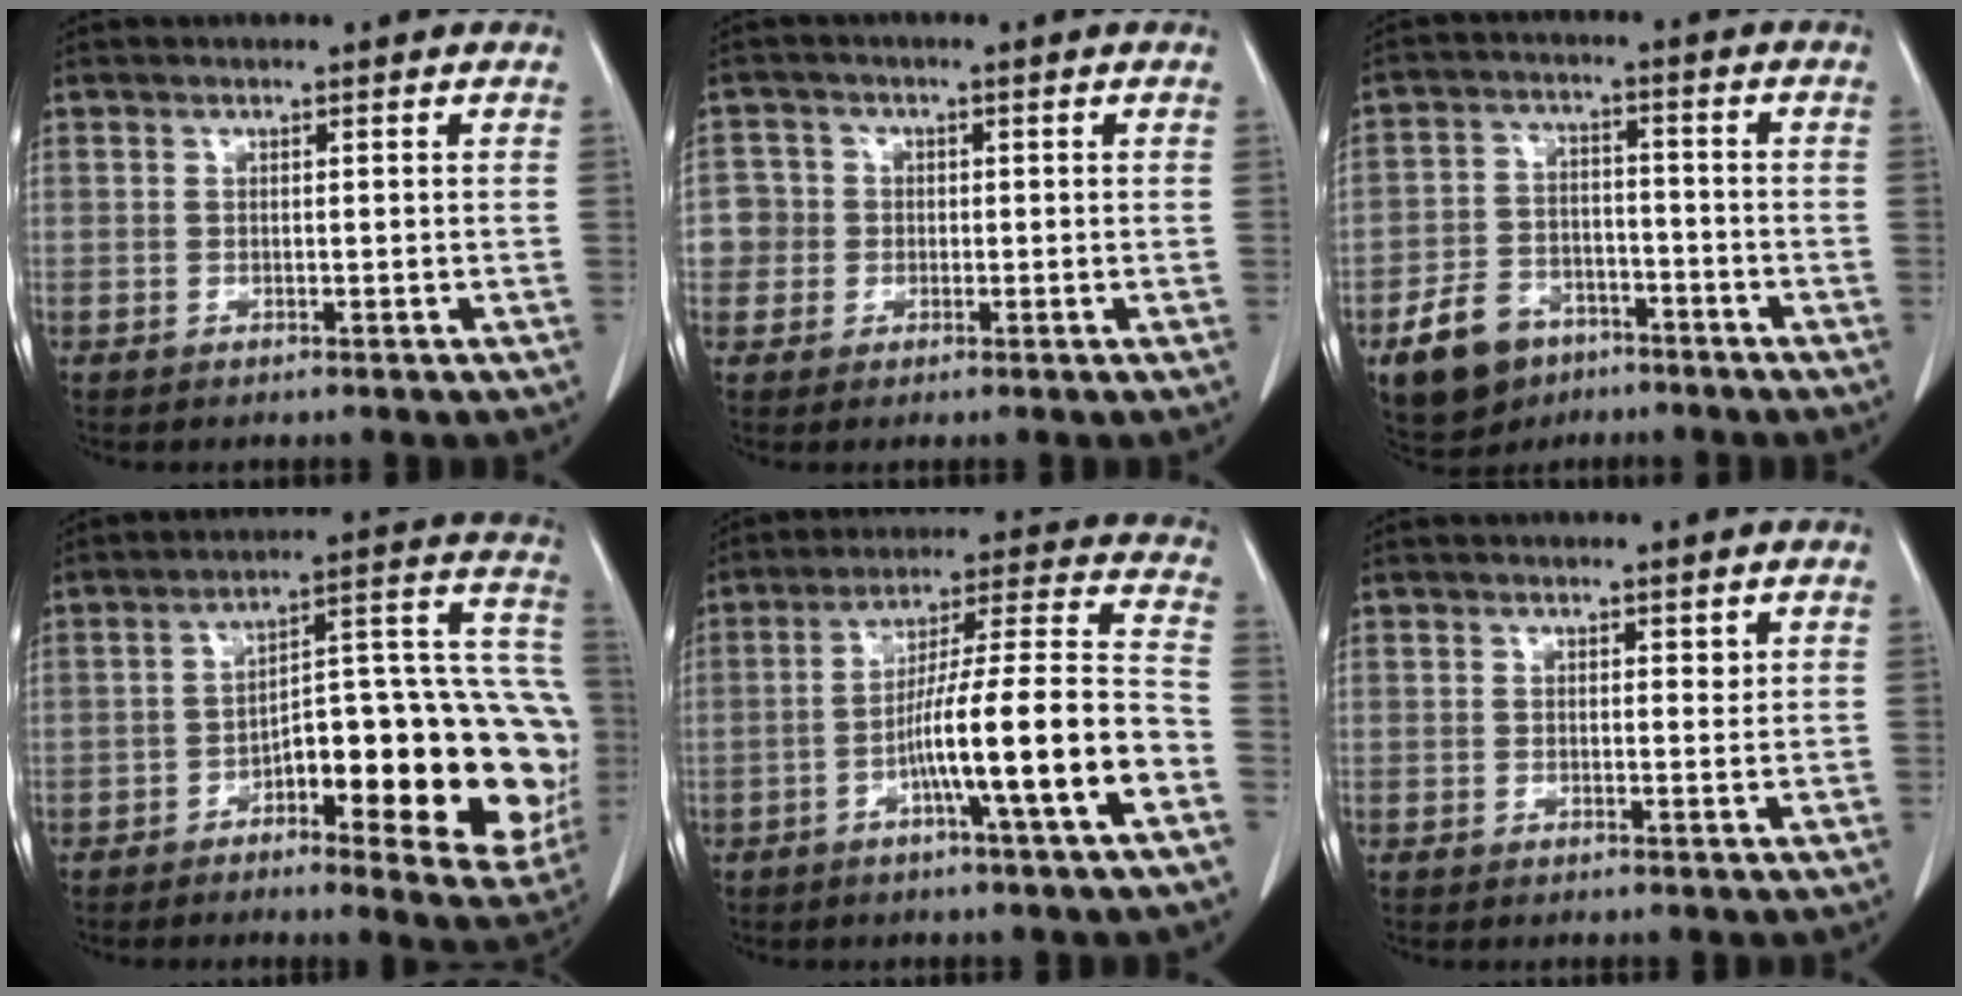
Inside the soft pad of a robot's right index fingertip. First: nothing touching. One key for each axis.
{"total": 4.1, "fx": -0.3, "fy": 4.1, "fz": 0.0, "tx": 0.011, "ty": 0.016, "tz": -0.007}
{"total": 9.5, "fx": -5.9, "fy": 6.3, "fz": 4.1, "tx": -0.090, "ty": 0.011, "tz": -0.097}
{"total": 23.7, "fx": -5.9, "fy": 7.1, "fz": 21.8, "tx": -0.211, "ty": 0.039, "tz": -0.065}
{"total": 15.5, "fx": -5.7, "fy": -0.3, "fz": 14.4, "tx": -0.234, "ty": 0.011, "tz": -0.094}
{"total": 0.9, "fx": 0.6, "fy": 0.4, "fz": 0.6, "tx": -0.004, "ty": -0.002, "tz": 0.006}